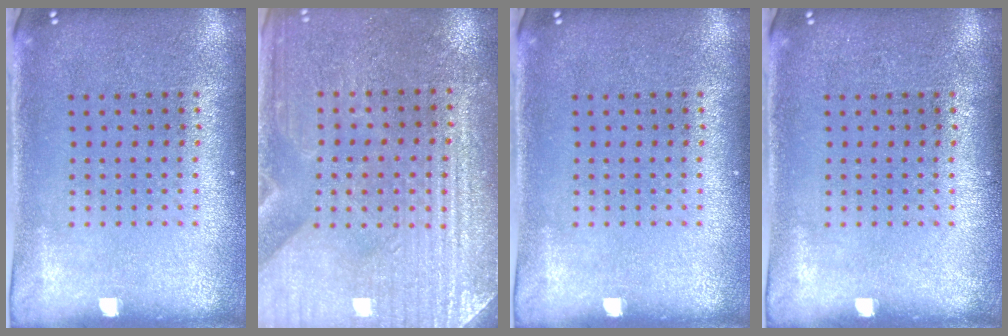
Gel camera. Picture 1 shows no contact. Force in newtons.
{"total": 3.2, "press": 3.1, "slide": 0.7}
{"total": 0.0}
{"total": 0.0}